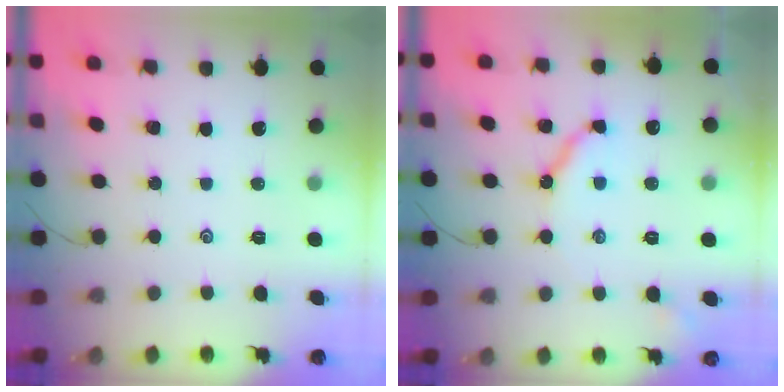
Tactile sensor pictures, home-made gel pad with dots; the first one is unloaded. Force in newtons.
{"total": 8.8, "press": 8.8, "slide": 0.9}